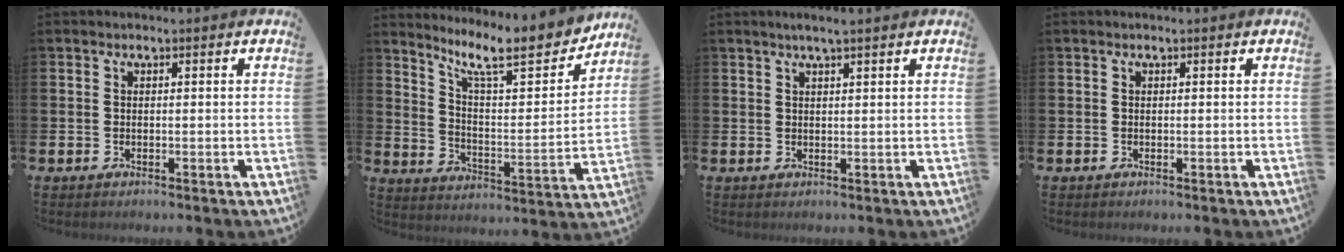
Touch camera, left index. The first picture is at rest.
{"total": 11.7, "force": [10.0, 2.6, 5.6], "torque": [-0.116, -0.067, 0.169]}
{"total": 2.0, "force": [1.6, 0.0, 1.1], "torque": [-0.021, 0.001, 0.029]}
{"total": 0.0}